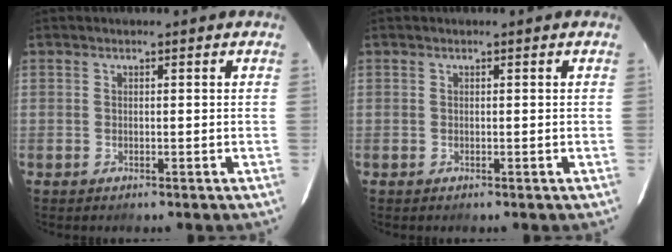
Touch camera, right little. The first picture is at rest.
{"total": 0.0}